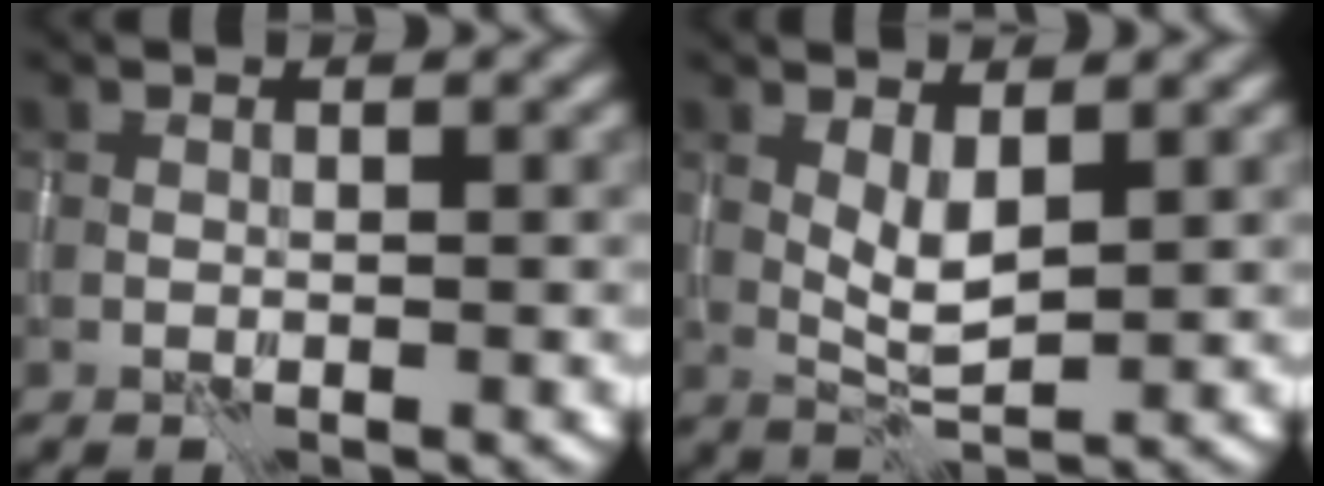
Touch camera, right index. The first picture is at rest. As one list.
[{"total": 2.6, "force": [0.9, 0.9, 2.3], "torque": [-0.048, -0.005, 0.020]}]